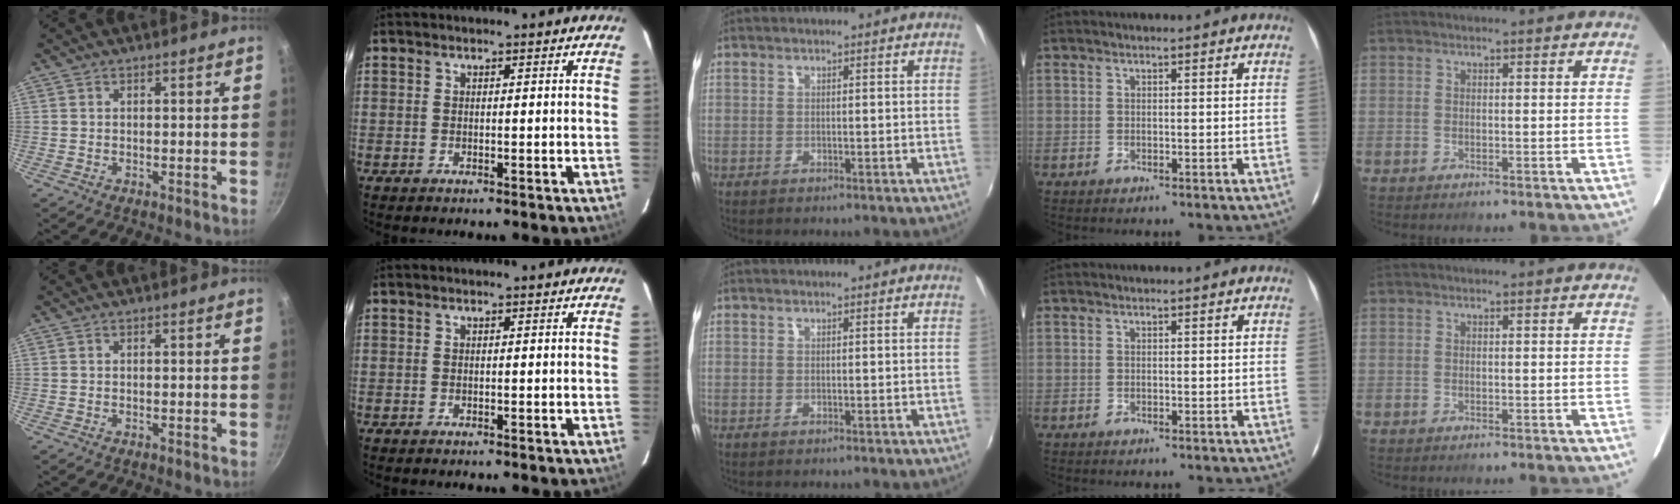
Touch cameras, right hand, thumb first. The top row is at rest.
{}